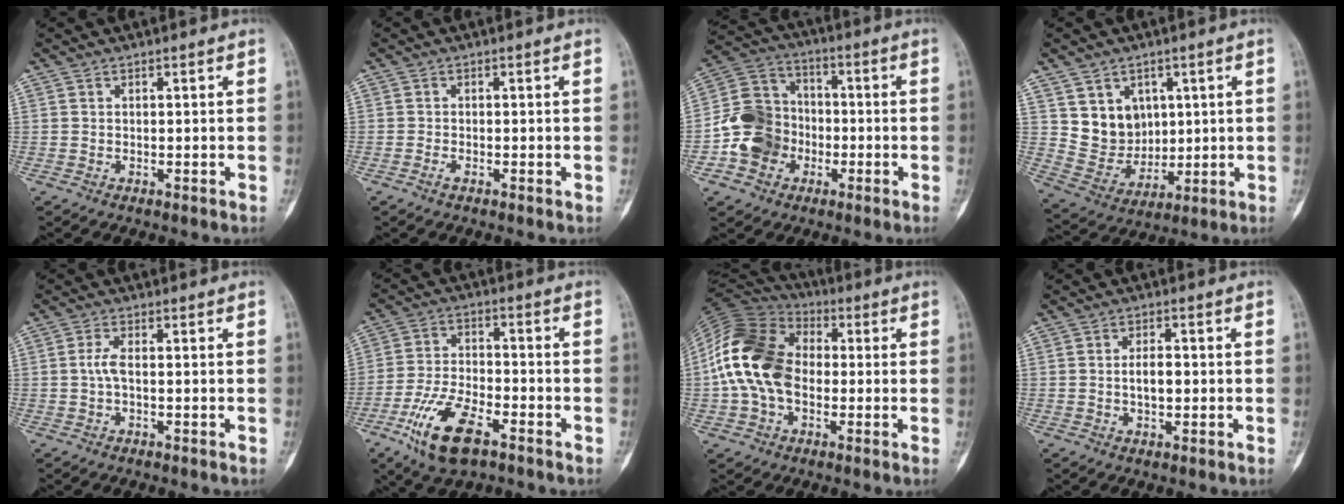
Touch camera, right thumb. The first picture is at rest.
{"total": 0.9, "force": [-0.6, 0.3, 0.6], "torque": [-0.010, 0.000, -0.014]}
{"total": 12.1, "force": [-3.7, 10.5, 4.8], "torque": [-0.065, 0.040, -0.070]}
{"total": 9.6, "force": [3.2, 8.2, 3.9], "torque": [-0.031, -0.023, 0.075]}
{"total": 2.5, "force": [-0.2, 0.9, 2.3], "torque": [-0.055, 0.002, -0.006]}
{"total": 13.1, "force": [-7.0, 5.7, 9.6], "torque": [-0.181, 0.020, -0.127]}
{"total": 17.5, "force": [-0.7, 12.4, 12.3], "torque": [-0.236, 0.031, -0.022]}
{"total": 3.4, "force": [-0.3, 1.7, 2.9], "torque": [-0.047, 0.005, -0.007]}